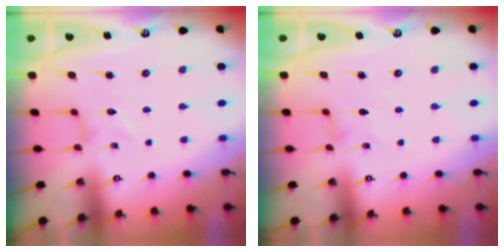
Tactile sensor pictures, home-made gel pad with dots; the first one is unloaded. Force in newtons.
{"total": 0.6, "press": 0.5, "slide": 0.2}